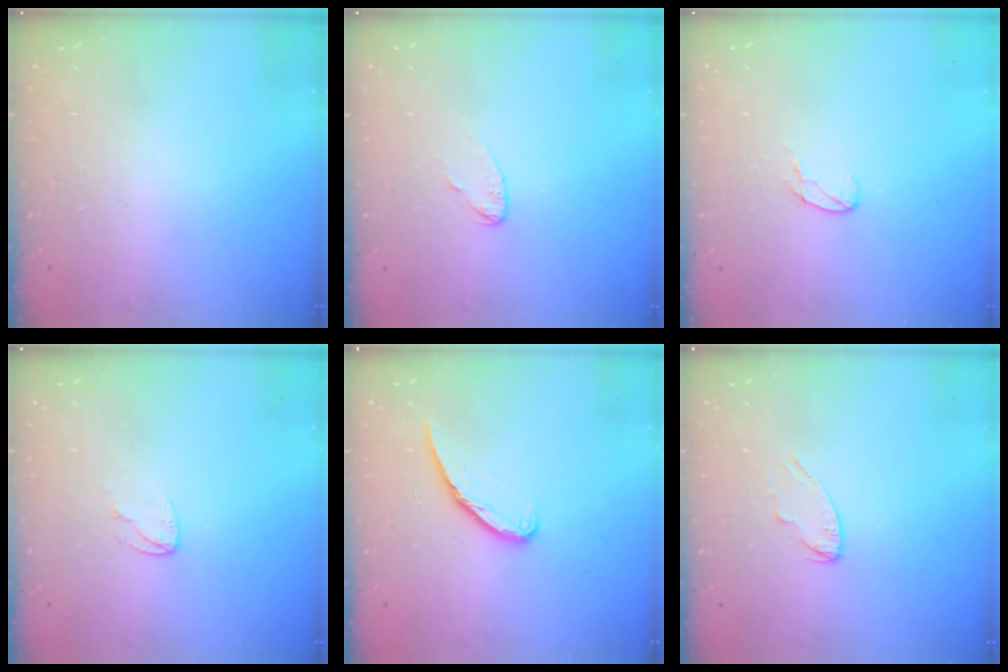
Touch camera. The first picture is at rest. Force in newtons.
{"total": 3.9, "press": 3.9, "slide": 0.4}
{"total": 5.5, "press": 5.4, "slide": 0.5}
{"total": 4.0, "press": 4.0, "slide": 0.4}
{"total": 7.1, "press": 7.0, "slide": 0.6}
{"total": 4.2, "press": 4.2, "slide": 0.5}